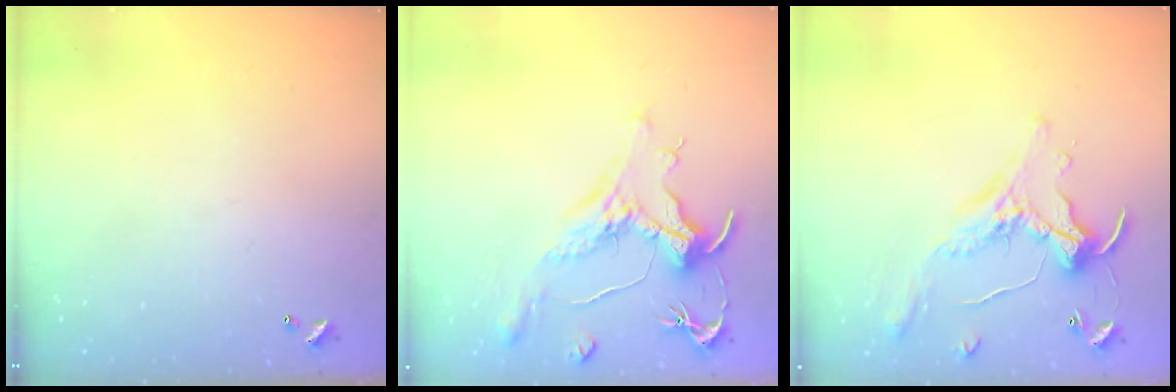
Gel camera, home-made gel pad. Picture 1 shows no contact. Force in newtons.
{"total": 1.3, "press": 1.1, "slide": 0.7}
{"total": 0.0}